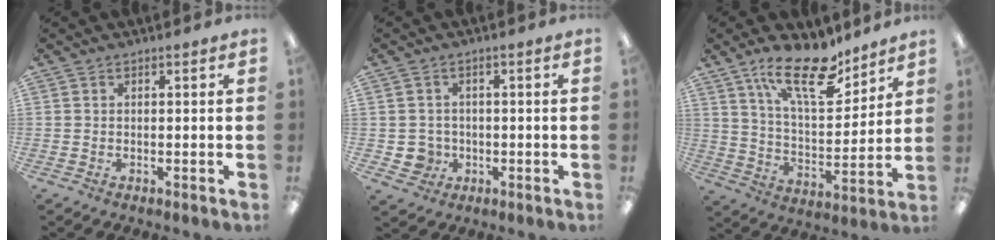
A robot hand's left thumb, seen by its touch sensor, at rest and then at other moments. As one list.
[{"total": 3.8, "force": [-0.5, 3.7, 0.7], "torque": [-0.010, 0.004, -0.008]}, {"total": 18.6, "force": [12.8, 7.2, 11.5], "torque": [-0.185, -0.069, 0.216]}]